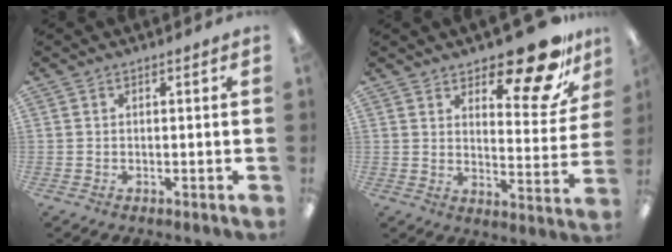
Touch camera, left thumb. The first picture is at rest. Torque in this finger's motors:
{"motor_torque": [0.53, 0.68, -0.17, 0.02, 0.01]}